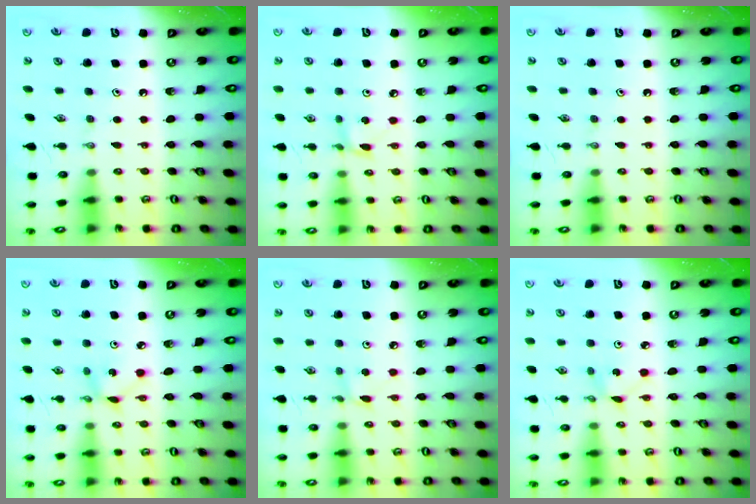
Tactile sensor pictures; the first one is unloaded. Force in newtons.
{"total": 2.4, "press": 2.4, "slide": 0.3}
{"total": 0.0}
{"total": 2.9, "press": 2.9, "slide": 0.1}
{"total": 2.1, "press": 2.1, "slide": 0.2}
{"total": 2.2, "press": 2.2, "slide": 0.3}